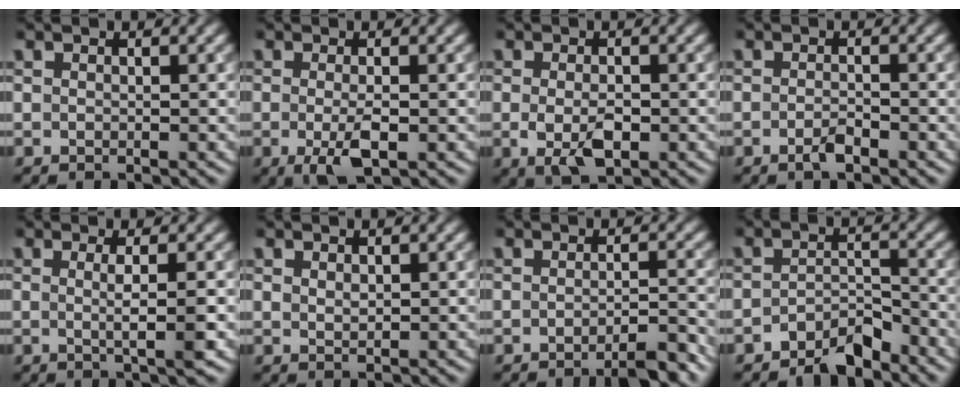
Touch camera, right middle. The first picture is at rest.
{"total": 3.1, "force": [-0.8, 0.7, 2.9], "torque": [-0.057, -0.012, -0.014]}
{"total": 3.3, "force": [-0.7, 1.6, 2.8], "torque": [-0.056, -0.009, -0.011]}
{"total": 1.3, "force": [-0.9, 0.3, 0.9], "torque": [-0.020, 0.000, -0.017]}
{"total": 2.8, "force": [0.0, 0.5, 2.8], "torque": [-0.043, -0.002, -0.004]}
{"total": 0.8, "force": [0.4, 0.5, 0.6], "torque": [-0.012, -0.001, 0.010]}
{"total": 3.3, "force": [-2.4, 0.6, 2.3], "torque": [-0.020, 0.006, -0.042]}
{"total": 3.4, "force": [-2.8, 1.2, 1.5], "torque": [-0.021, 0.010, -0.055]}